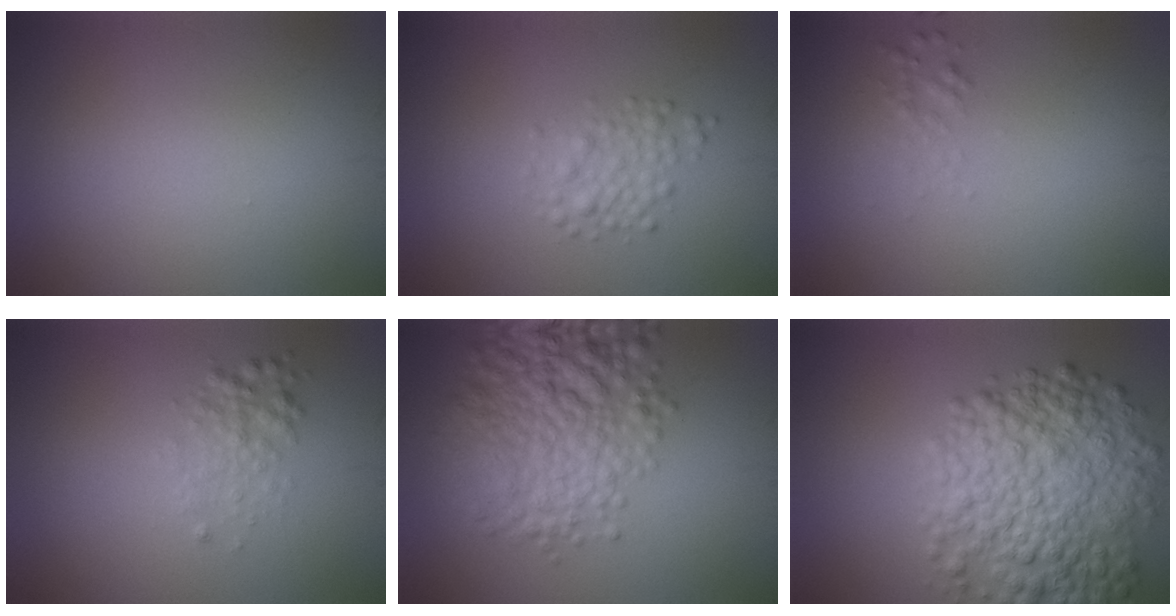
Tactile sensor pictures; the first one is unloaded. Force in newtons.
{"total": 2.1, "press": 2.1, "slide": 0.0}
{"total": 1.0, "press": 1.0, "slide": 0.0}
{"total": 1.9, "press": 1.9, "slide": 0.0}
{"total": 7.5, "press": 7.5, "slide": 0.2}
{"total": 8.5, "press": 8.5, "slide": 0.3}